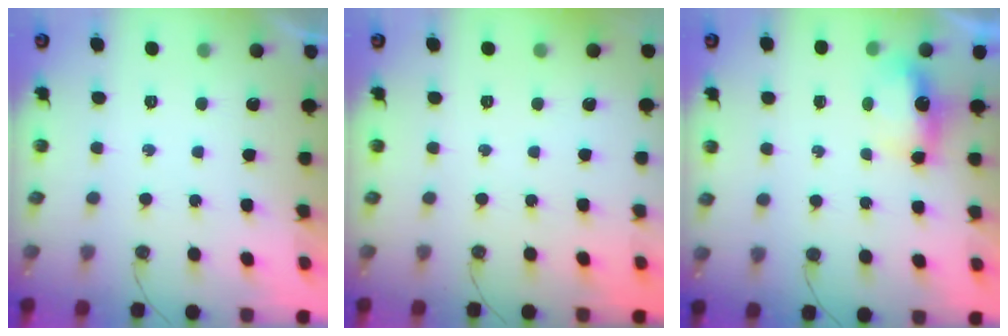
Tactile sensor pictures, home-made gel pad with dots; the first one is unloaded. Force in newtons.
{"total": 0.0}
{"total": 4.9, "press": 4.8, "slide": 0.6}